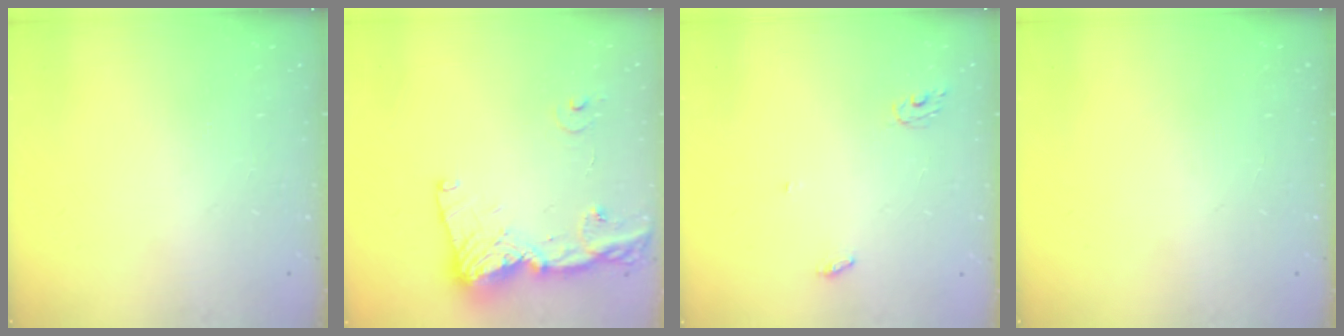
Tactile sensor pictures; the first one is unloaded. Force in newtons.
{"total": 16.5, "press": 16.4, "slide": 2.1}
{"total": 3.7, "press": 3.7, "slide": 0.2}
{"total": 0.0}